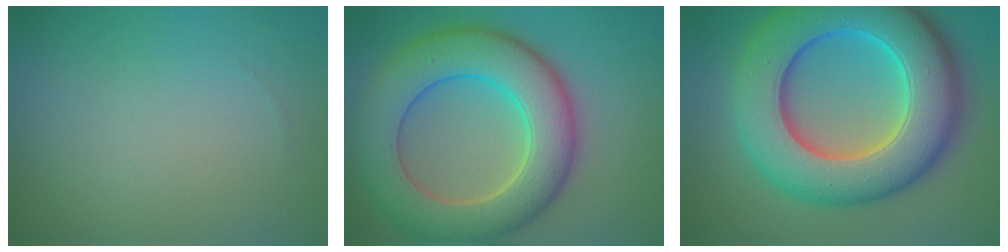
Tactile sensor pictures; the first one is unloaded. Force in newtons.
{"total": 9.9, "press": 9.8, "slide": 0.7}
{"total": 12.8, "press": 12.8, "slide": 0.3}